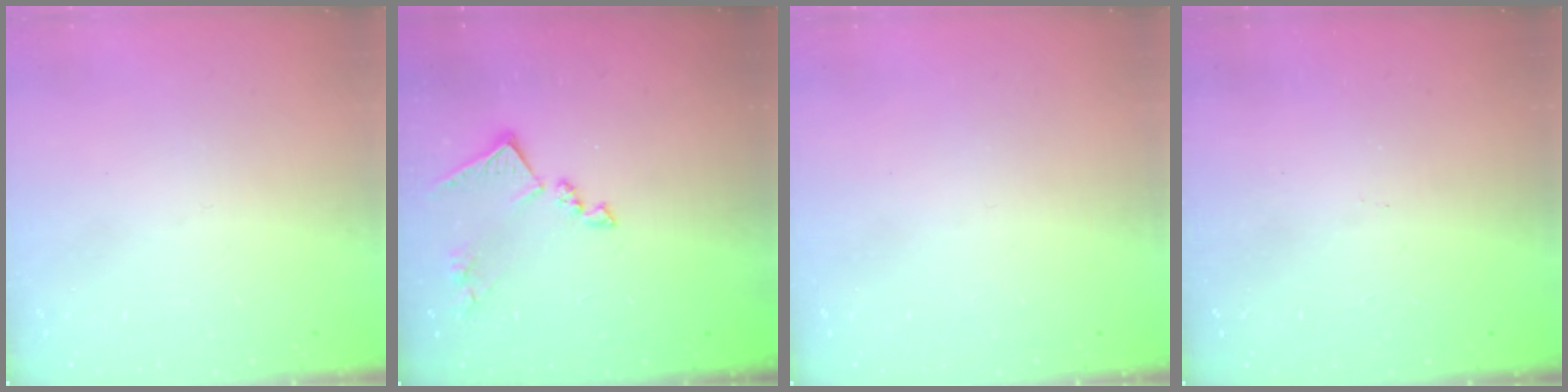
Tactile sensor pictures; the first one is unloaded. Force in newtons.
{"total": 12.8, "press": 12.8, "slide": 0.8}
{"total": 0.0}
{"total": 4.1, "press": 4.1, "slide": 0.6}